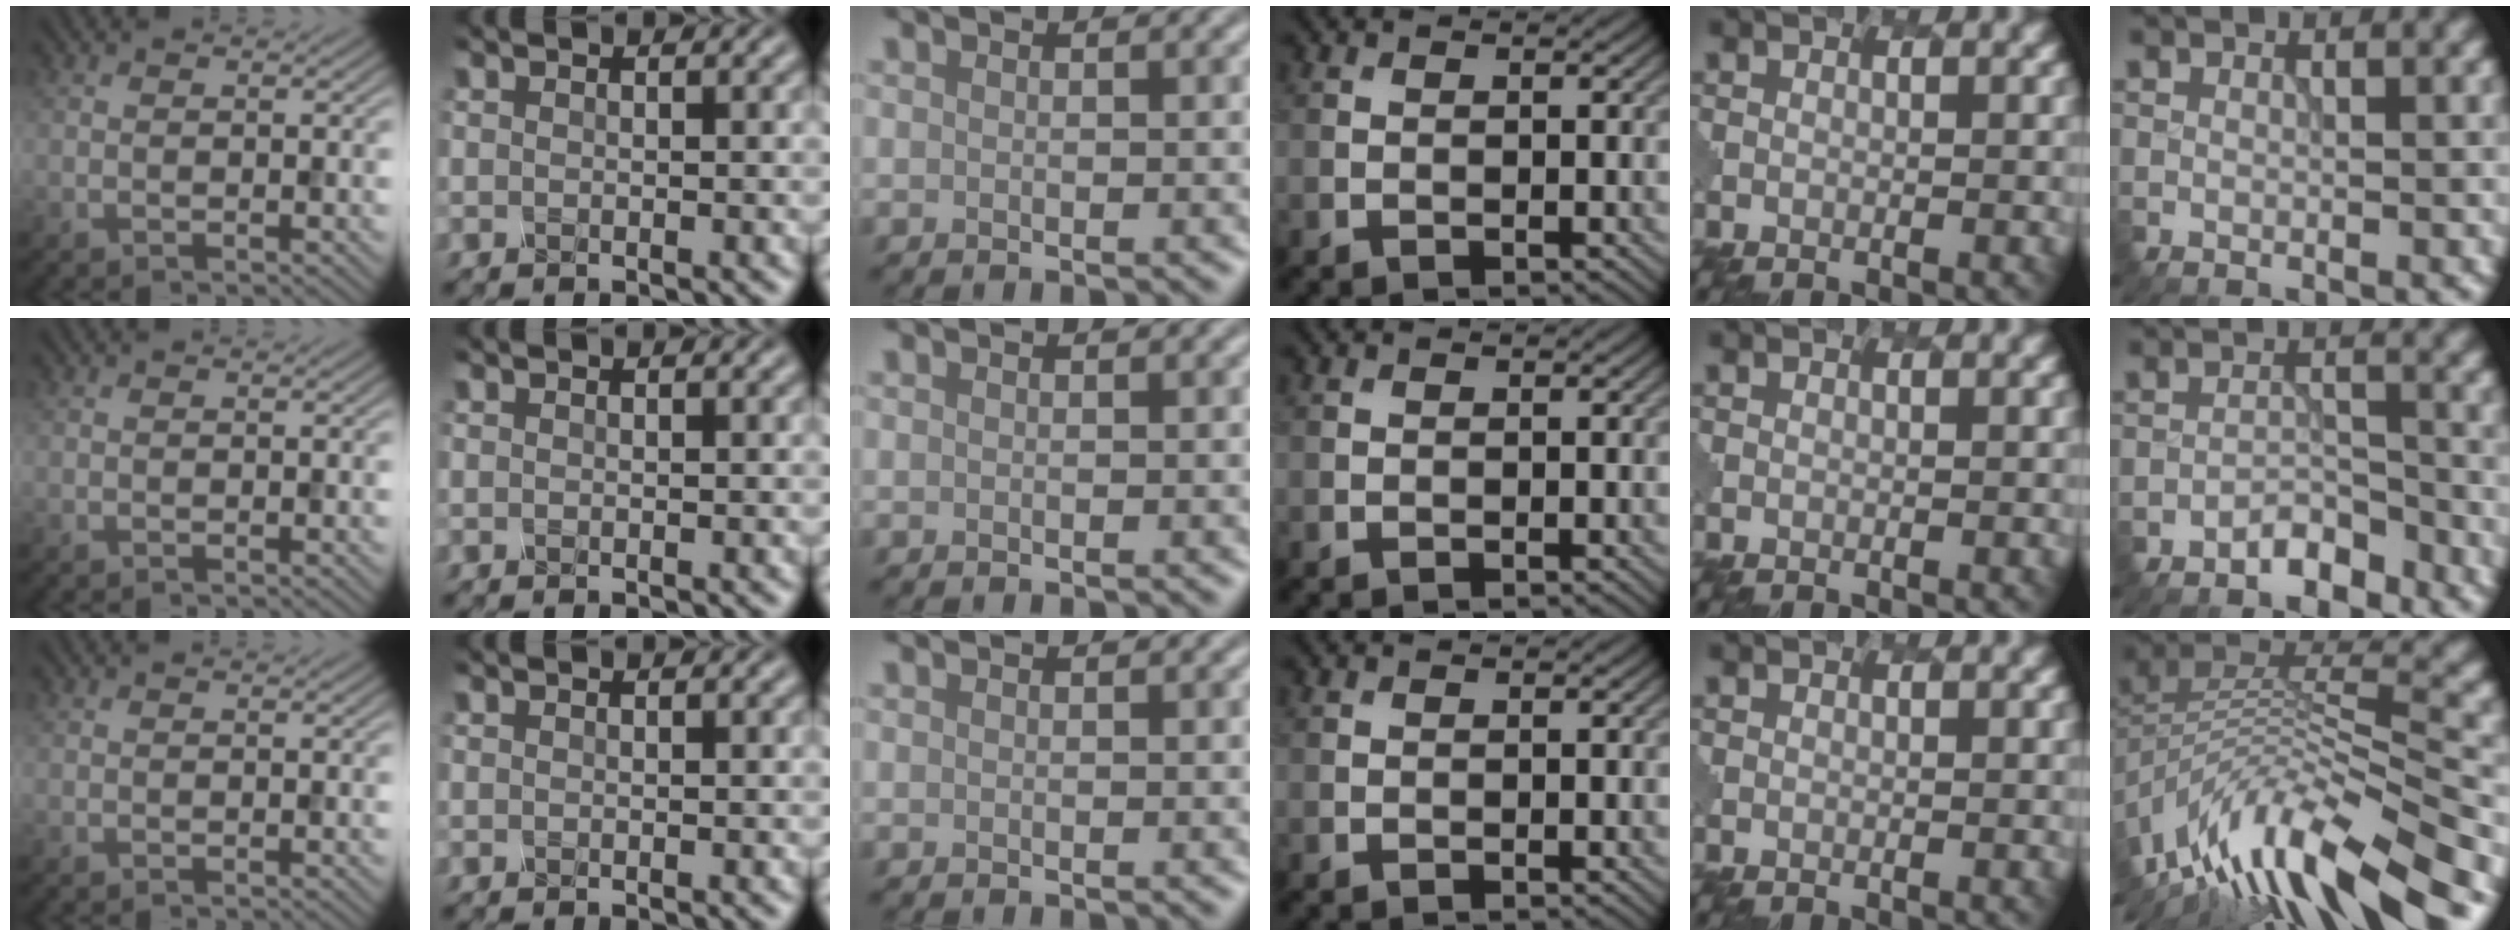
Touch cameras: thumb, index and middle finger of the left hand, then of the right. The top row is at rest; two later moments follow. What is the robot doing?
{"motion": "dispense", "object": "dispenser bottle"}